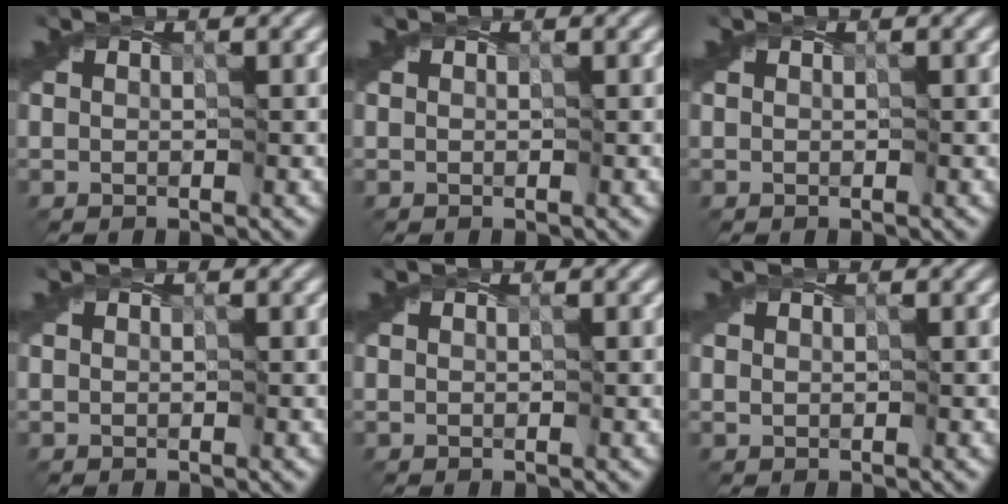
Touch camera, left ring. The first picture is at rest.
{"total": 0.0}
{"total": 0.0}
{"total": 0.0}
{"total": 0.0}
{"total": 0.0}